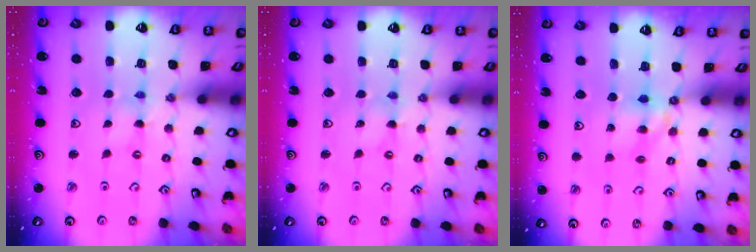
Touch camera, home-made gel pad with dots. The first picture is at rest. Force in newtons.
{"total": 0.0}
{"total": 5.1, "press": 5.0, "slide": 0.6}